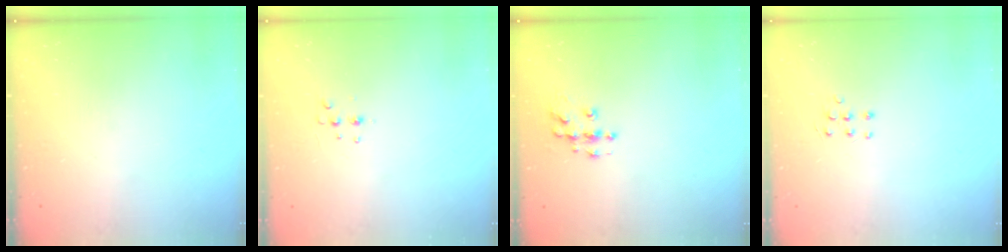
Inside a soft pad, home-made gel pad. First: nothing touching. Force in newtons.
{"total": 4.1, "press": 3.9, "slide": 1.3}
{"total": 7.0, "press": 6.9, "slide": 0.3}
{"total": 4.8, "press": 4.7, "slide": 0.8}